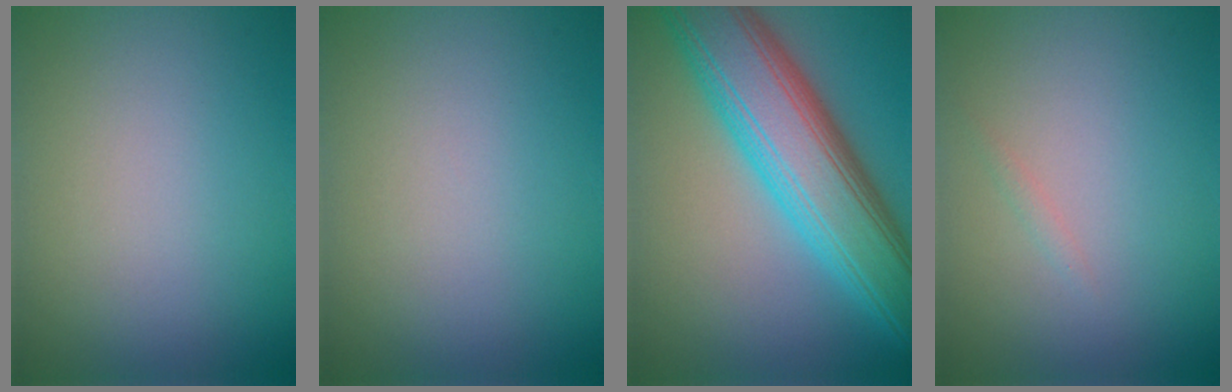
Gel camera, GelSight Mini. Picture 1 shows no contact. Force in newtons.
{"total": 0.0}
{"total": 11.1, "press": 11.1, "slide": 0.3}
{"total": 0.6, "press": 0.6, "slide": 0.1}